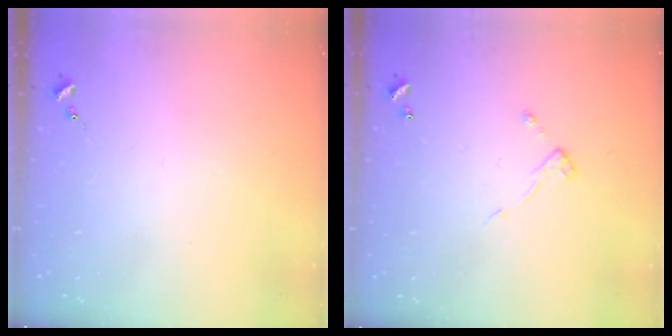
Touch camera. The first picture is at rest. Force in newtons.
{"total": 5.3, "press": 5.3, "slide": 0.2}